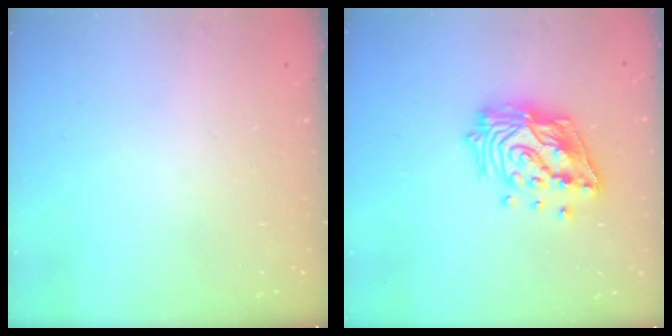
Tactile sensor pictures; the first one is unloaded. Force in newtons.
{"total": 17.5, "press": 17.5, "slide": 1.4}